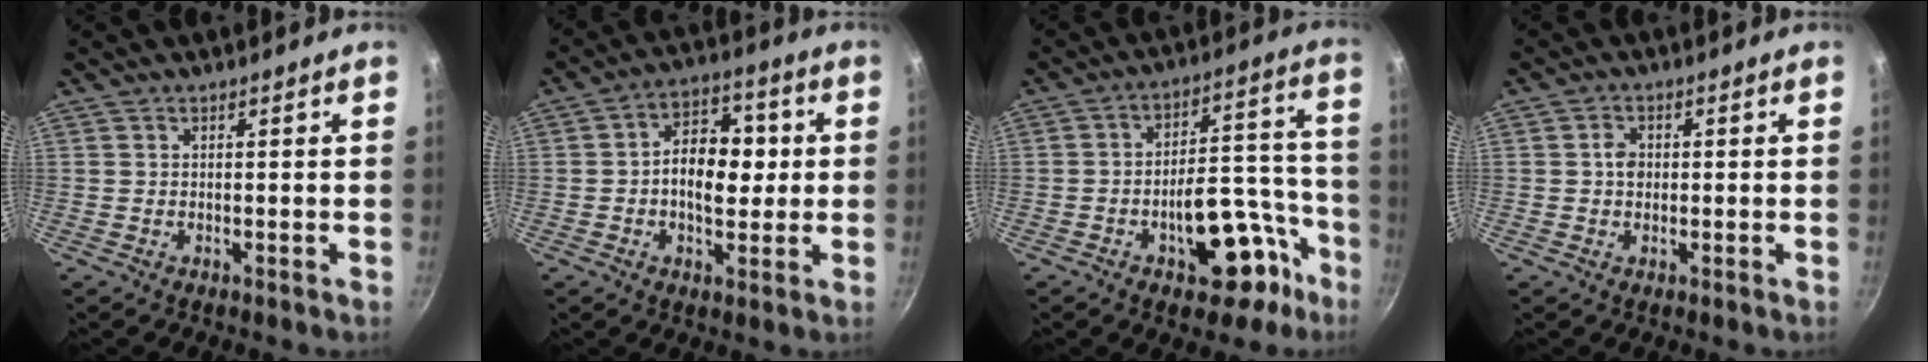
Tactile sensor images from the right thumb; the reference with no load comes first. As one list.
[{"total": 11.1, "force": [0.1, 7.0, 8.7], "torque": [-0.104, 0.018, -0.004]}, {"total": 15.7, "force": [-7.6, 7.6, 11.5], "torque": [-0.121, 0.076, -0.102]}, {"total": 2.7, "force": [0.1, 2.1, 1.7], "torque": [-0.017, 0.006, -0.002]}]